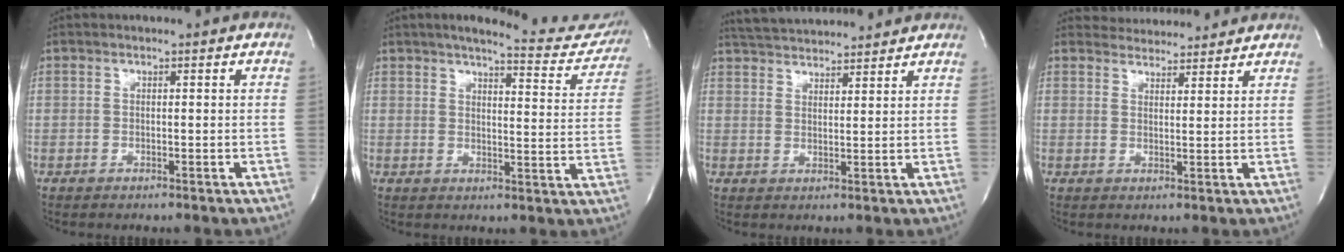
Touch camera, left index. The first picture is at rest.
{"total": 14.2, "force": [13.0, 2.5, 5.0], "torque": [-0.048, -0.037, 0.141]}
{"total": 10.1, "force": [9.7, 1.3, 2.7], "torque": [-0.056, 0.022, 0.148]}
{"total": 6.5, "force": [6.3, 1.4, 0.5], "torque": [-0.008, 0.012, 0.081]}